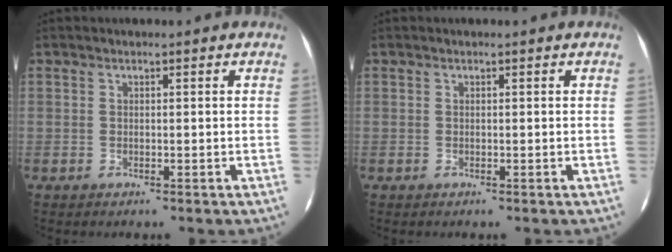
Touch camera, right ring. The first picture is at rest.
{"total": 0.0}